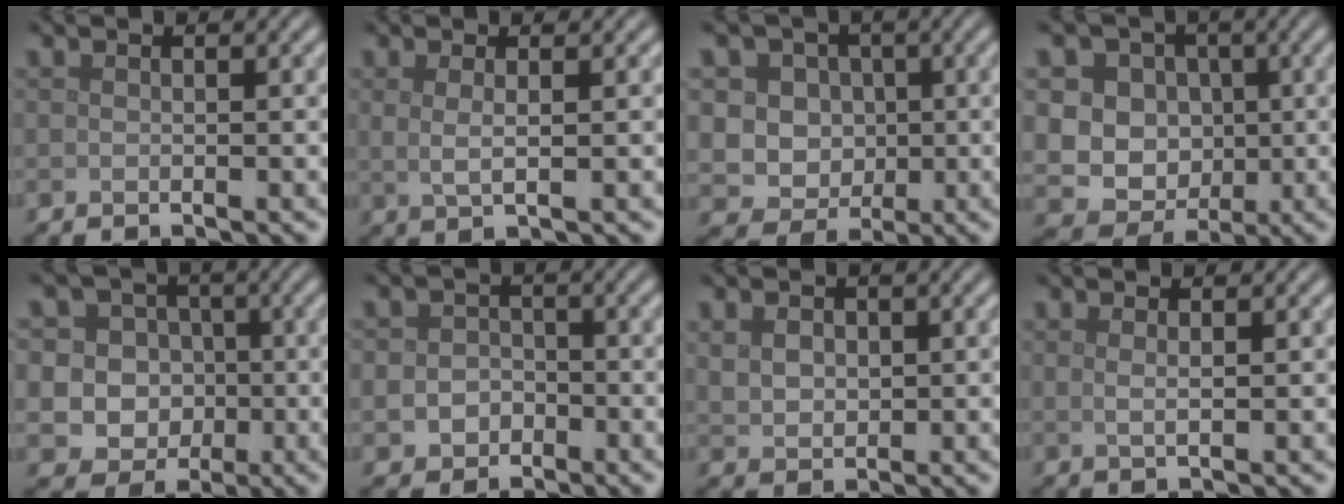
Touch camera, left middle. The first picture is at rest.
{"total": 1.9, "force": [0.6, 0.6, 1.8], "torque": [-0.032, -0.003, 0.007]}
{"total": 7.1, "force": [1.7, 6.2, 3.0], "torque": [-0.044, 0.020, 0.014]}
{"total": 11.5, "force": [1.6, 10.4, 4.6], "torque": [-0.099, 0.025, 0.017]}
{"total": 7.8, "force": [0.9, 7.1, 3.1], "torque": [-0.053, 0.029, -0.010]}
{"total": 2.7, "force": [-0.8, 2.3, 1.1], "torque": [0.000, -0.001, -0.019]}
{"total": 2.4, "force": [0.6, 1.9, 1.4], "torque": [-0.034, -0.002, 0.015]}
{"total": 1.2, "force": [0.4, 0.4, 1.1], "torque": [-0.014, 0.001, 0.003]}